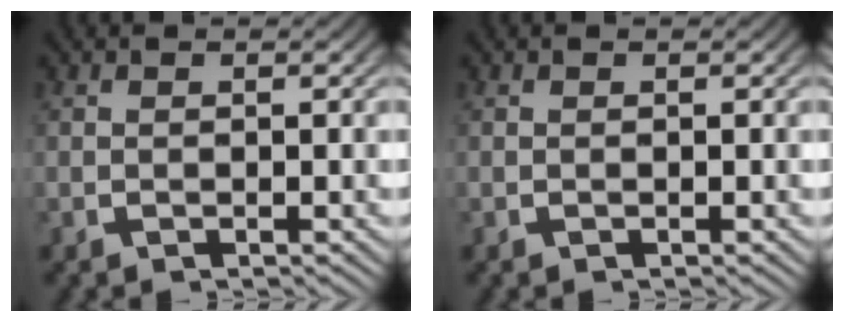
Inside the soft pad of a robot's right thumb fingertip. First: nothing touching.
{"total": 0.0}